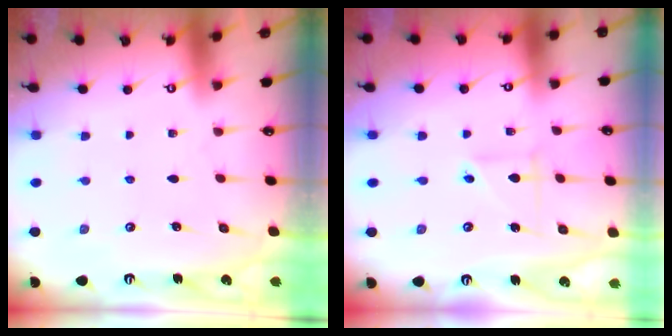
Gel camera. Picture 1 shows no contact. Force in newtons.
{"total": 4.4, "press": 4.4, "slide": 0.2}